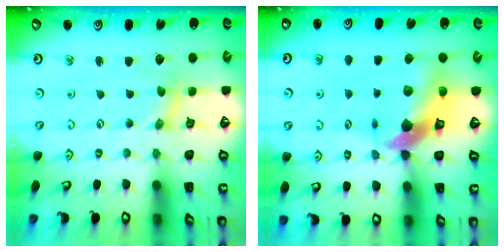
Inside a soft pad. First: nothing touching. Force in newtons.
{"total": 12.0, "press": 11.8, "slide": 1.7}